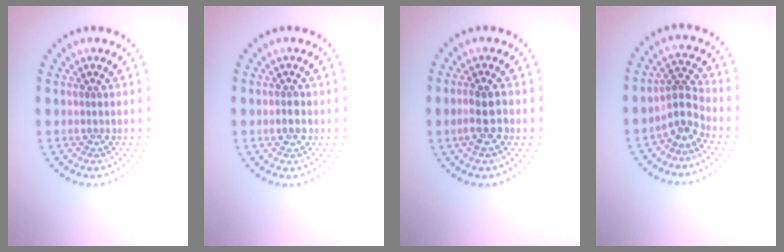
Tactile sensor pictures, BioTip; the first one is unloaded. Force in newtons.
{"total": 1.5, "press": 1.4, "slide": 0.2}
{"total": 2.8, "press": 2.7, "slide": 0.7}
{"total": 2.6, "press": 1.8, "slide": 1.8}